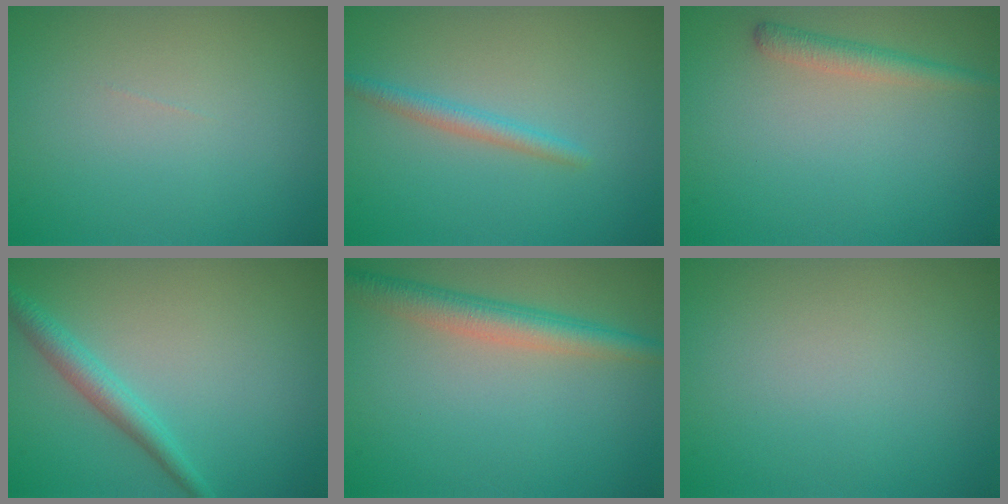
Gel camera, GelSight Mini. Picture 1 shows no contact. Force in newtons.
{"total": 1.8, "press": 1.8, "slide": 0.0}
{"total": 1.9, "press": 1.9, "slide": 0.1}
{"total": 2.6, "press": 2.6, "slide": 0.1}
{"total": 4.0, "press": 4.0, "slide": 0.1}
{"total": 0.0}